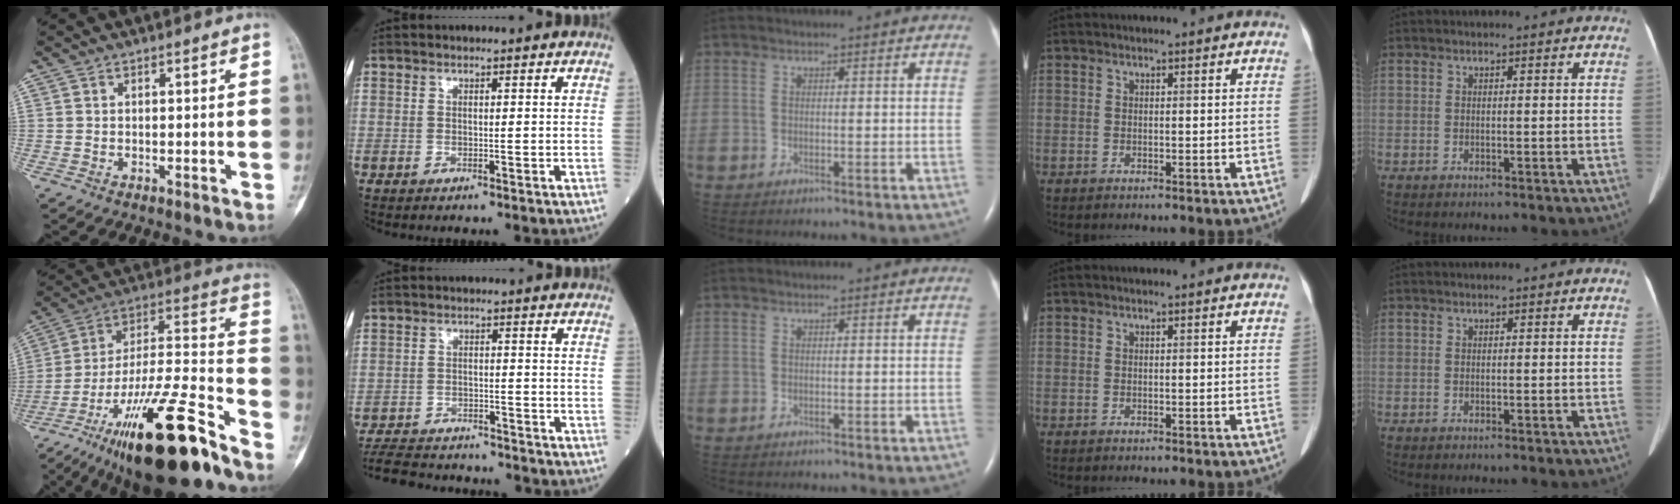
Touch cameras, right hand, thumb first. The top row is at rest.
{"thumb": {"total": 27.4, "force": [-17.7, 6.3, 20.0], "torque": [-0.313, 0.070, -0.296]}, "index": {"total": 12.3, "force": [-11.3, 3.3, 3.4], "torque": [-0.067, 0.003, -0.167]}}